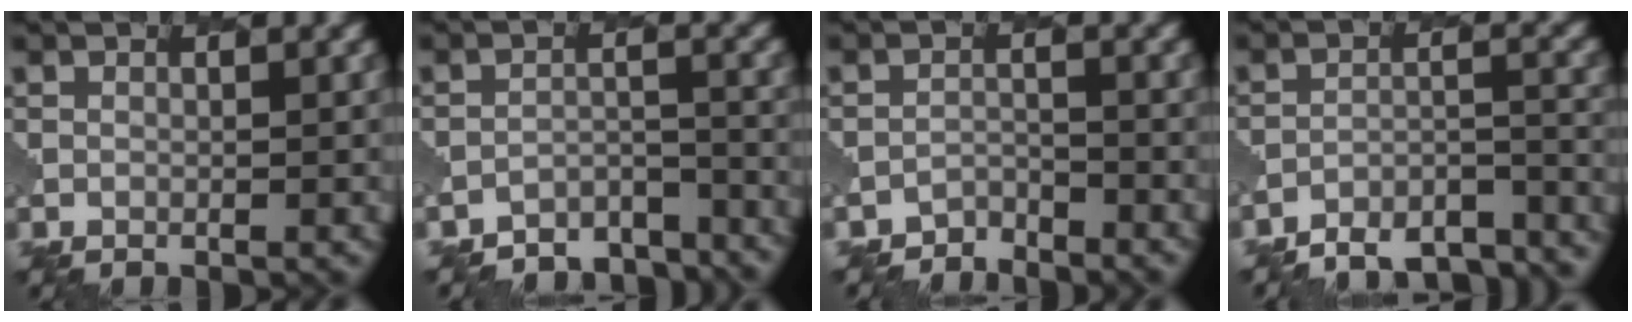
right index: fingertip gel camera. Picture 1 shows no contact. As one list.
[{"total": 5.8, "force": [-5.6, 1.5, 0.8], "torque": [-0.008, -0.009, -0.079]}, {"total": 1.9, "force": [-1.8, 0.3, -0.5], "torque": [0.009, 0.002, -0.038]}, {"total": 11.1, "force": [-10.6, 2.8, 1.8], "torque": [-0.018, 0.000, -0.123]}]